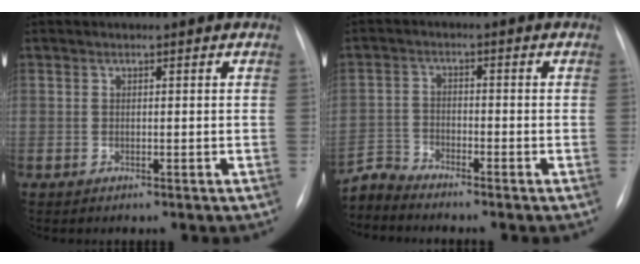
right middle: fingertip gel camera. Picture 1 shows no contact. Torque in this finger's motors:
{"motor_torque": [-0.23, -0.11, 0.01, -0.02]}